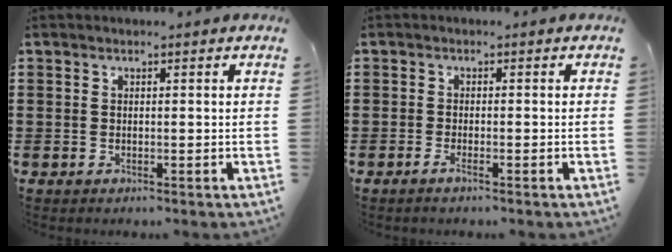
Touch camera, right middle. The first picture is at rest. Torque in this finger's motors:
{"motor_torque": [-0.34, -0.01, -0.01, -0.01]}